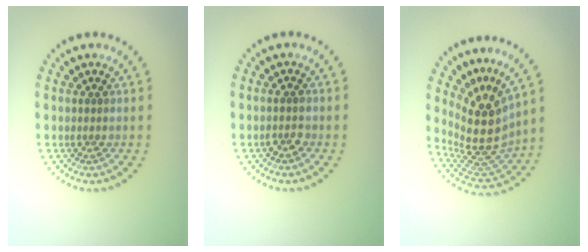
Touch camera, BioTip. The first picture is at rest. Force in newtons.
{"total": 1.2, "press": 1.2, "slide": 0.1}
{"total": 5.2, "press": 3.8, "slide": 3.5}